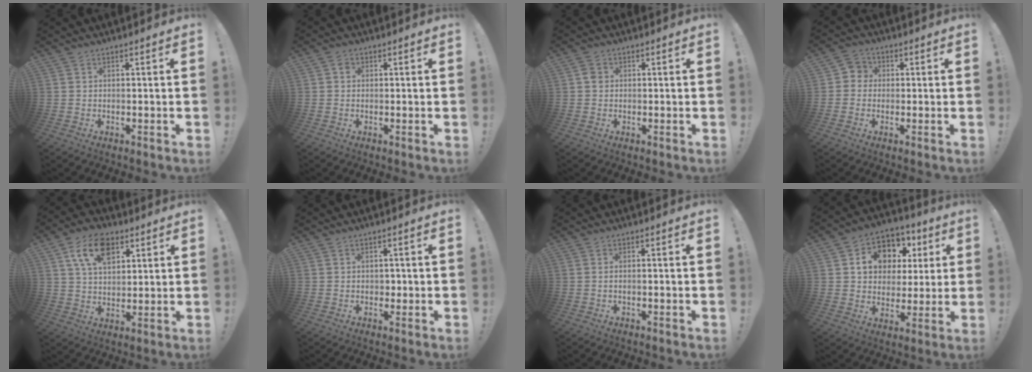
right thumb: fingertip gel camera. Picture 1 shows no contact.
{"total": 1.5, "force": [0.1, 1.4, 0.6], "torque": [-0.010, 0.003, 0.000]}
{"total": 2.1, "force": [0.0, 1.9, 0.9], "torque": [-0.007, 0.001, -0.002]}
{"total": 4.0, "force": [-1.0, 3.7, 1.1], "torque": [-0.021, 0.016, -0.016]}
{"total": 12.8, "force": [6.0, 8.1, 8.0], "torque": [-0.131, -0.002, 0.112]}
{"total": 1.5, "force": [-0.1, 1.4, 0.6], "torque": [-0.003, 0.001, -0.003]}
{"total": 0.9, "force": [-0.4, -0.4, 0.7], "torque": [-0.016, 0.000, -0.007]}
{"total": 12.5, "force": [4.7, 9.9, 6.1], "torque": [-0.099, -0.023, 0.093]}